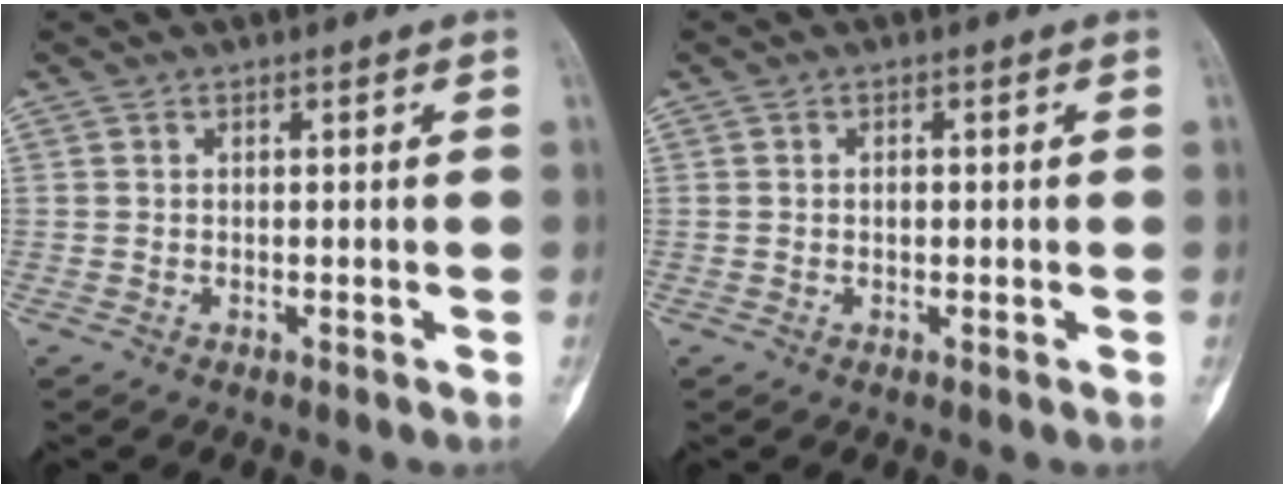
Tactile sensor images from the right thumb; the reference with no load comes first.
{"total": 0.9, "force": [-0.1, 0.5, 0.7], "torque": [-0.010, 0.002, -0.002]}